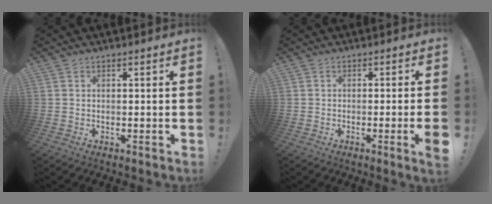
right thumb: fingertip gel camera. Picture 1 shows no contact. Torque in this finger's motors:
{"motor_torque": [0.01, 0.12, 0.34, -0.21, 0.06]}